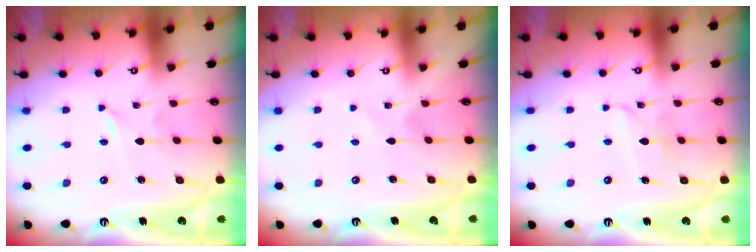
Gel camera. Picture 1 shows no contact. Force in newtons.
{"total": 1.8, "press": 1.8, "slide": 0.2}
{"total": 4.0, "press": 4.0, "slide": 0.3}